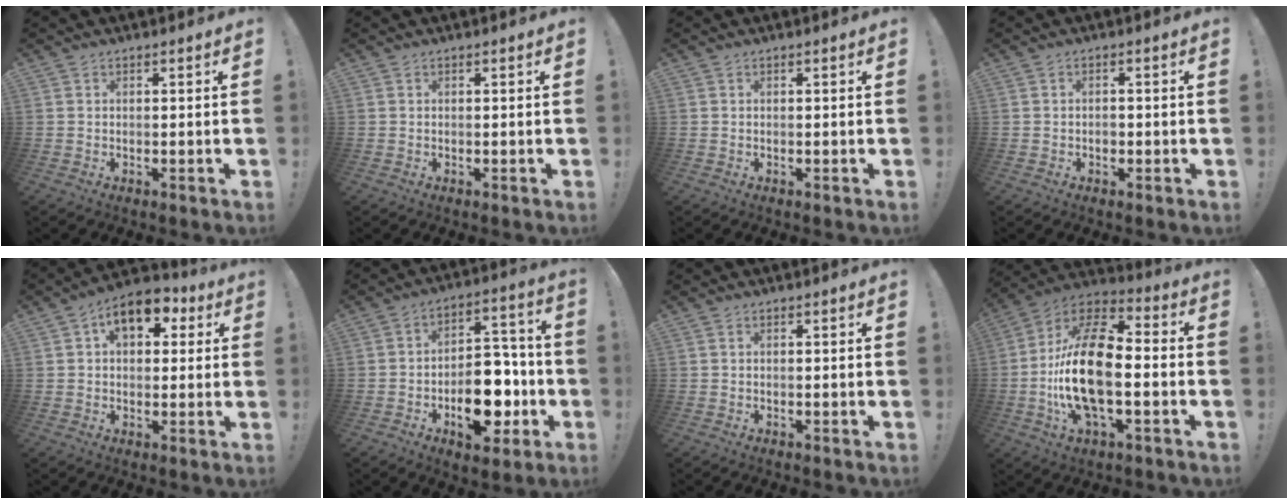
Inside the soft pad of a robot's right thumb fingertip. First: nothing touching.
{"total": 0.0}
{"total": 0.0}
{"total": 1.6, "force": [-0.7, 1.1, 0.9], "torque": [-0.008, 0.002, -0.013]}
{"total": 10.4, "force": [4.4, 6.5, 6.8], "torque": [-0.100, -0.009, 0.079]}
{"total": 17.2, "force": [-6.0, 10.6, 12.1], "torque": [-0.144, 0.049, -0.082]}
{"total": 0.0}
{"total": 22.0, "force": [-3.1, 10.1, 19.3], "torque": [-0.382, 0.016, -0.053]}